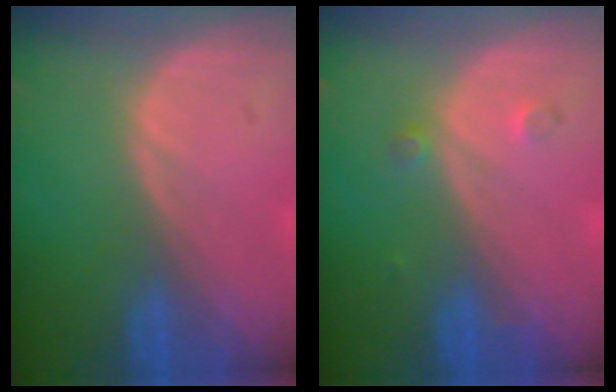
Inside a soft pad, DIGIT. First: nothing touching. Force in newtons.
{"total": 1.5, "press": 1.2, "slide": 0.8}